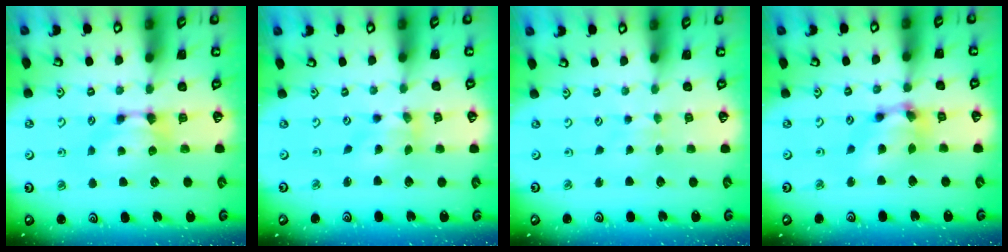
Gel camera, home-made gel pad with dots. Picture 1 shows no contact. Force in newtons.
{"total": 1.0, "press": 0.2, "slide": 0.9}
{"total": 3.6, "press": 3.6, "slide": 0.3}
{"total": 5.0, "press": 4.6, "slide": 1.8}